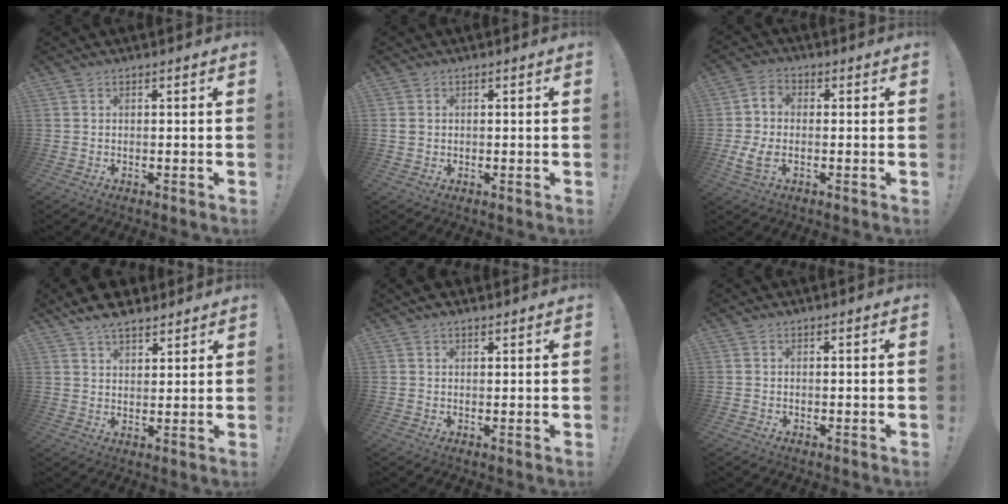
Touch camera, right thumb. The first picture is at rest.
{"total": 1.8, "force": [0.3, 1.6, 0.7], "torque": [-0.010, 0.006, 0.004]}
{"total": 6.6, "force": [-1.4, 3.9, 5.1], "torque": [-0.102, -0.006, -0.023]}
{"total": 8.1, "force": [6.5, 3.7, 3.2], "torque": [-0.046, -0.034, 0.121]}
{"total": 2.4, "force": [2.1, 0.9, 0.8], "torque": [-0.009, -0.008, 0.038]}
{"total": 0.0}